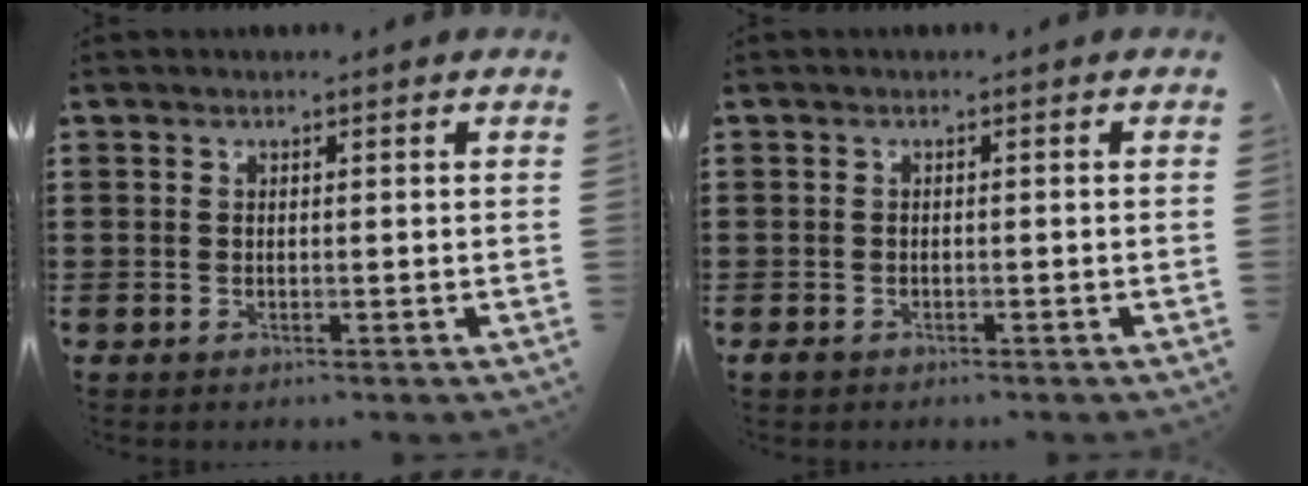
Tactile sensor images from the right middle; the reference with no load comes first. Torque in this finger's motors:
{"motor_torque": [1.26, 0.20, 0.13, 0.03]}